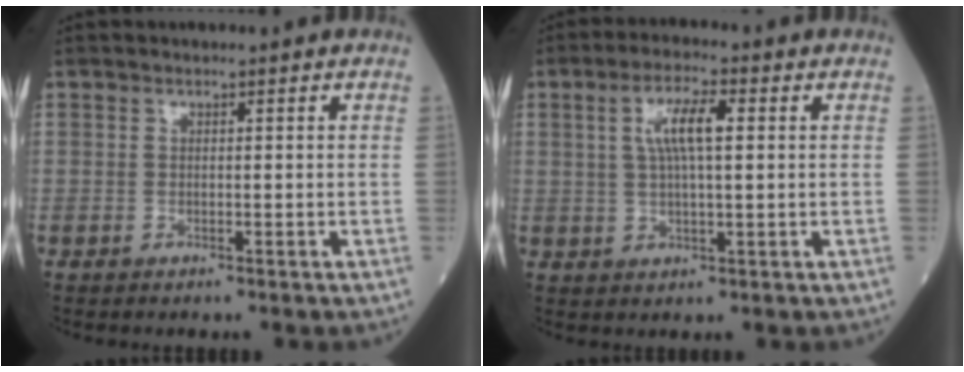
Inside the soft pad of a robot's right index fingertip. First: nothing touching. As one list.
[{"total": 6.4, "force": [1.5, 1.2, 6.1], "torque": [-0.119, 0.011, 0.030]}]